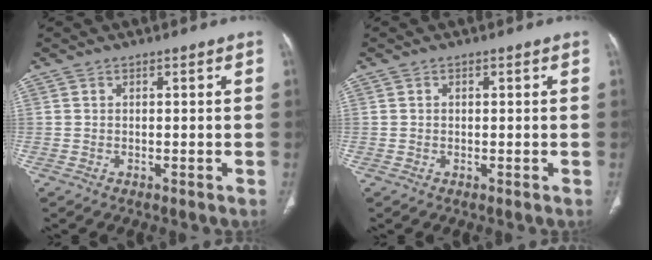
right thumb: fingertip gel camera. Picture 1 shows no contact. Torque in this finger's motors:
{"motor_torque": [-0.42, -0.42, -0.18, 0.05, 0.06]}